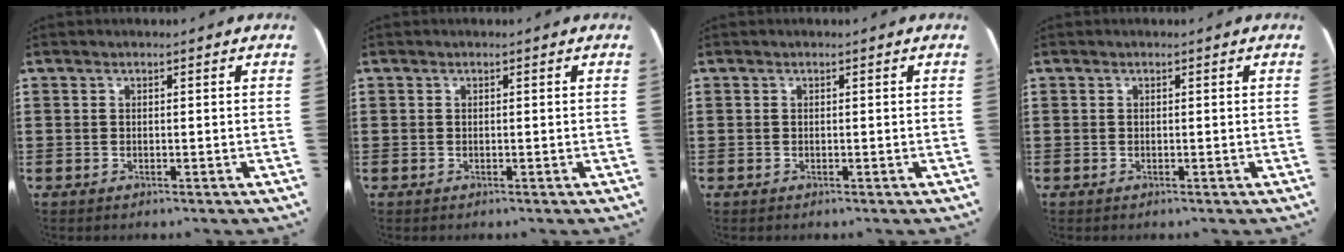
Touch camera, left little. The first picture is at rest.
{"total": 0.0}
{"total": 0.0}
{"total": 0.0}